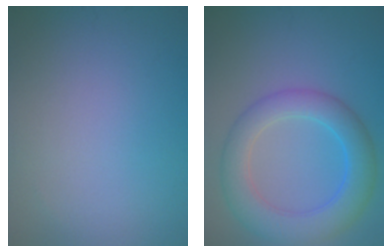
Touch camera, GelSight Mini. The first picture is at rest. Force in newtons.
{"total": 6.0, "press": 6.0, "slide": 0.3}